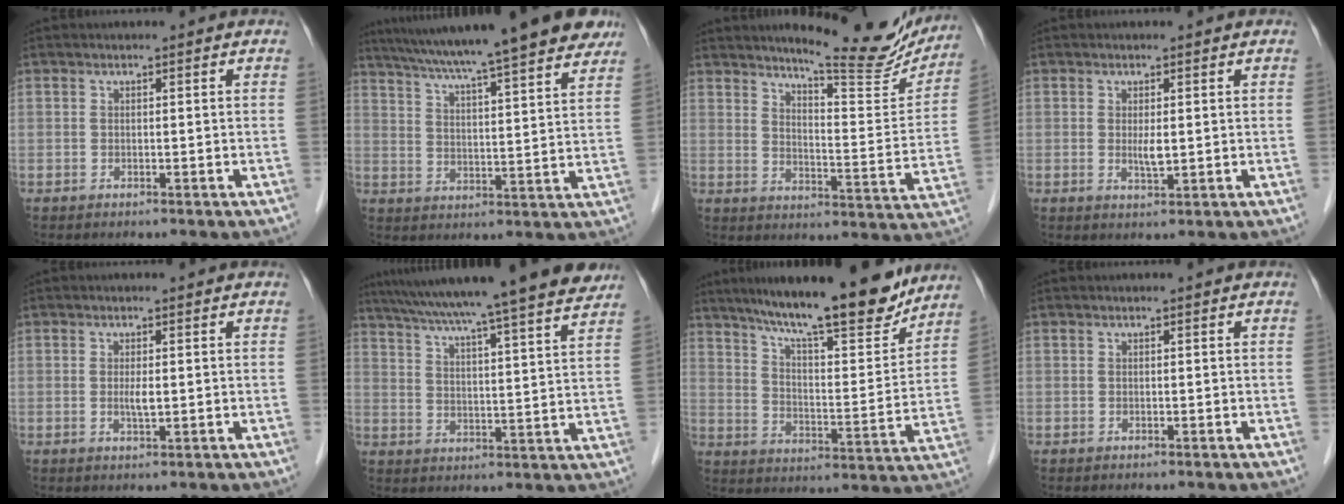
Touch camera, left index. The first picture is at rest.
{"total": 24.1, "force": [20.0, 1.8, 13.4], "torque": [-0.216, 0.015, 0.274]}
{"total": 17.1, "force": [15.2, 2.6, 7.4], "torque": [-0.094, -0.056, 0.189]}
{"total": 2.0, "force": [0.1, 0.4, 1.9], "torque": [-0.039, -0.008, 0.005]}
{"total": 1.7, "force": [-0.1, 0.3, 1.6], "torque": [-0.035, -0.006, 0.000]}
{"total": 24.7, "force": [21.4, 0.1, 12.2], "torque": [-0.204, -0.006, 0.295]}
{"total": 18.7, "force": [15.8, 2.5, 9.7], "torque": [-0.155, -0.010, 0.237]}
{"total": 0.0}